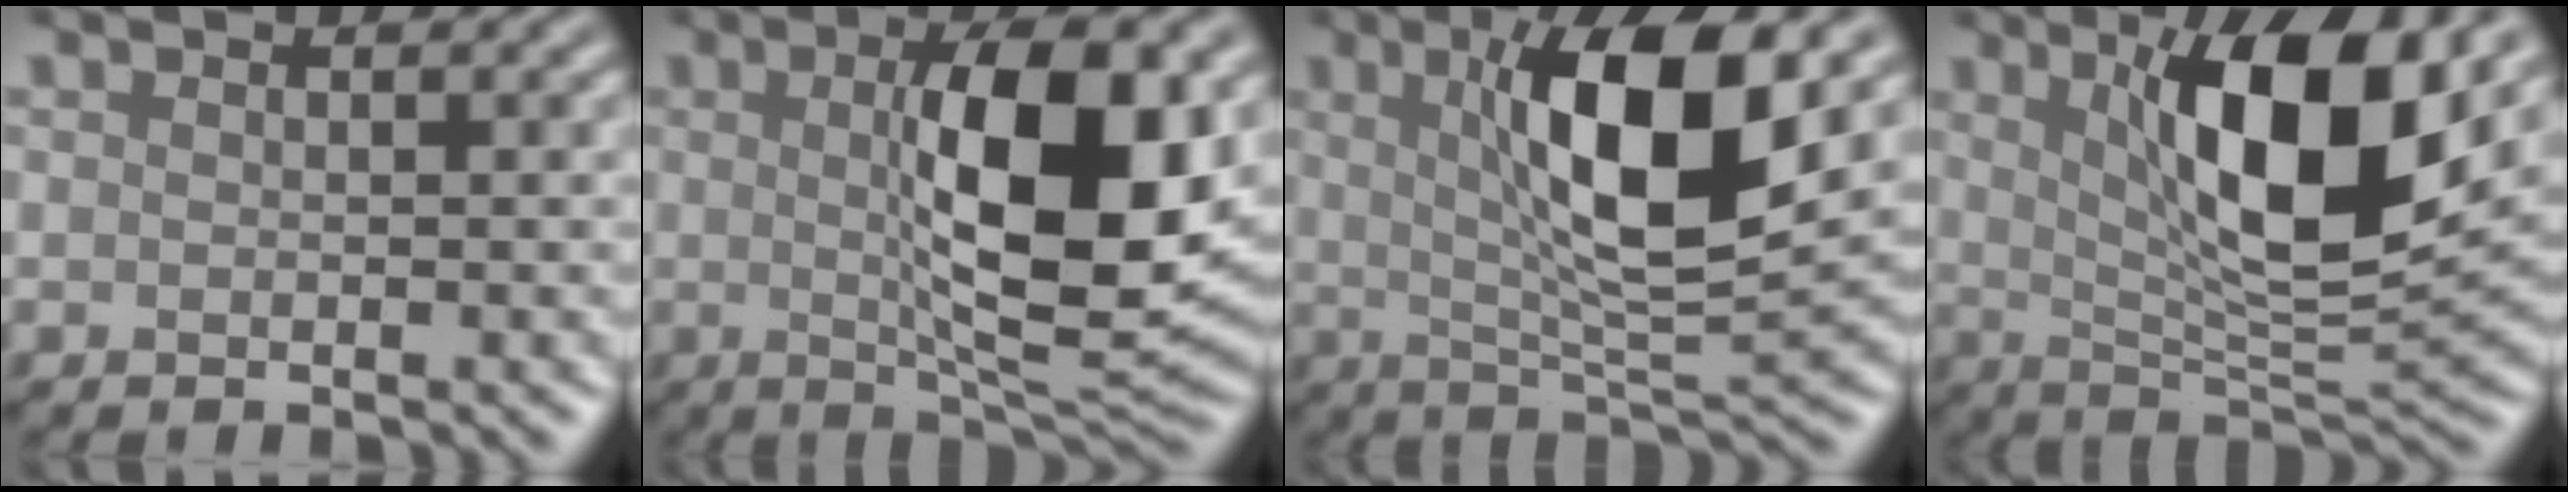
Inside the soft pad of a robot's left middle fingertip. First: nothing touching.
{"total": 11.0, "force": [1.1, 3.1, 10.5], "torque": [-0.157, -0.003, 0.022]}
{"total": 9.7, "force": [2.7, 2.3, 9.0], "torque": [-0.142, -0.006, 0.050]}
{"total": 10.5, "force": [3.3, 2.8, 9.6], "torque": [-0.146, -0.011, 0.062]}